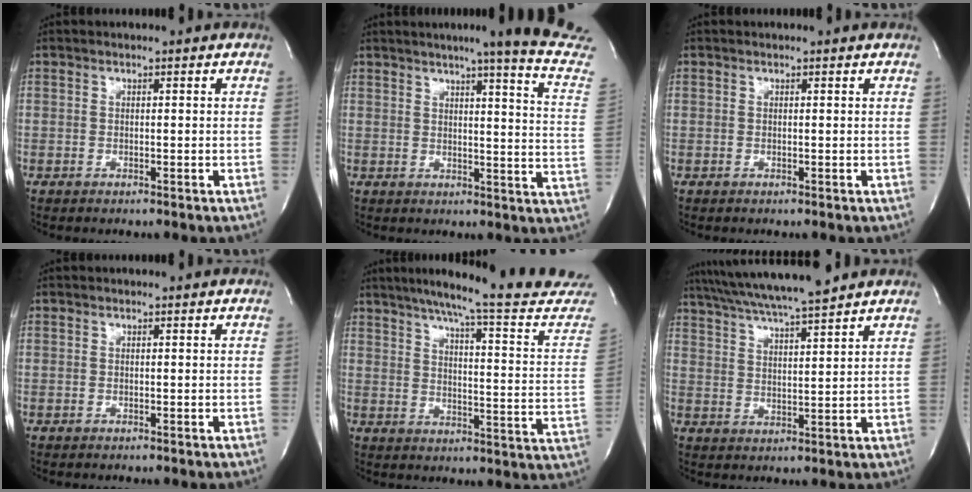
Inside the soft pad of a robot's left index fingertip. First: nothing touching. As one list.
[{"total": 16.3, "force": [13.6, -1.6, 8.9], "torque": [-0.121, -0.070, 0.145]}, {"total": 1.1, "force": [1.1, 0.0, 0.2], "torque": [-0.010, 0.004, 0.011]}, {"total": 0.0}, {"total": 24.3, "force": [21.8, -0.2, 10.8], "torque": [-0.156, -0.077, 0.266]}, {"total": 13.2, "force": [11.6, -0.3, 6.3], "torque": [-0.119, 0.021, 0.185]}]